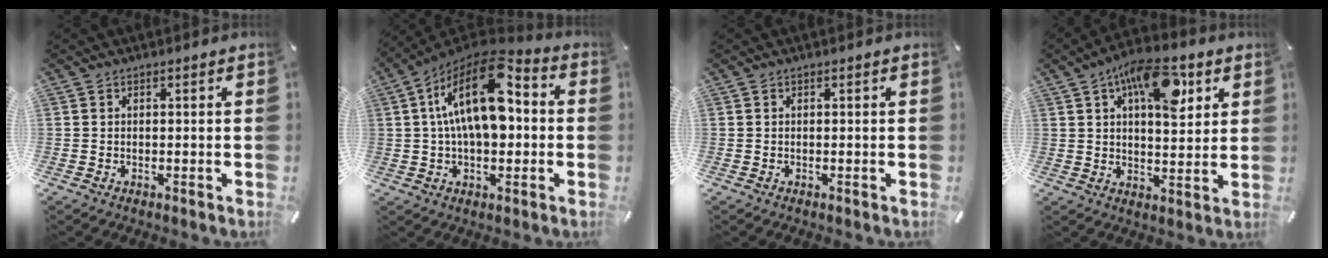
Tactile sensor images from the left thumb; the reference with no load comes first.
{"total": 18.4, "force": [3.4, 10.2, 15.0], "torque": [-0.262, -0.015, 0.055]}
{"total": 0.0}
{"total": 14.4, "force": [6.5, 6.8, 10.8], "torque": [-0.159, -0.017, 0.109]}